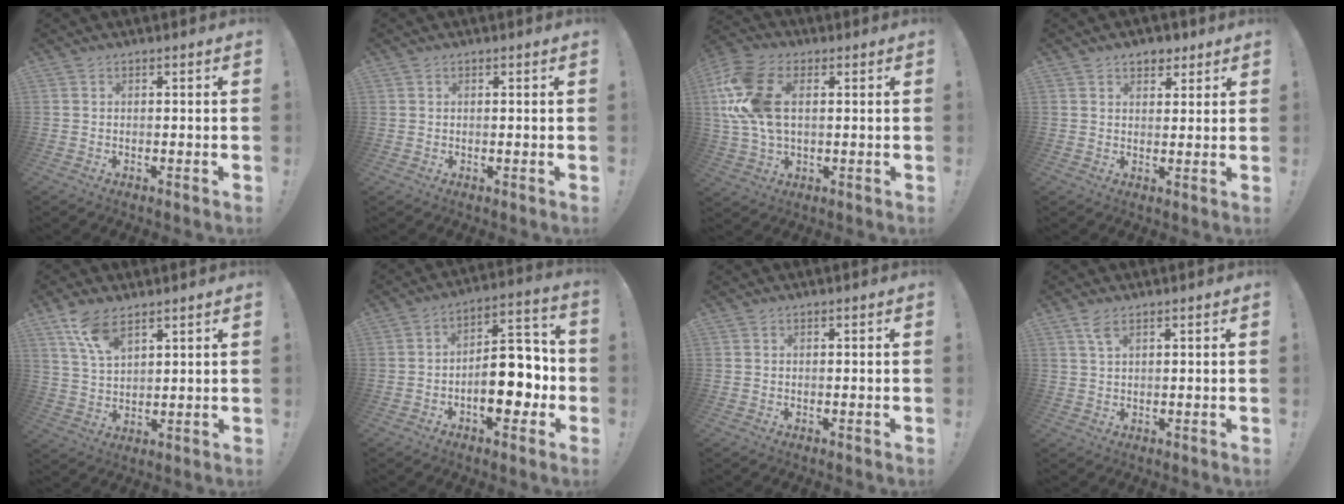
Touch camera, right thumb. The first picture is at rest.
{"total": 1.5, "force": [0.6, 1.4, -0.1], "torque": [0.012, -0.004, 0.008]}
{"total": 15.4, "force": [3.0, 9.8, 11.5], "torque": [-0.237, -0.003, 0.057]}
{"total": 4.4, "force": [2.8, 3.1, 1.4], "torque": [0.002, -0.014, 0.046]}
{"total": 8.8, "force": [6.1, 3.7, 5.2], "torque": [-0.092, -0.029, 0.112]}
{"total": 15.2, "force": [-4.3, 8.2, 12.0], "torque": [-0.150, 0.031, -0.065]}
{"total": 0.0}
{"total": 3.5, "force": [2.1, 1.3, 2.5], "torque": [-0.046, -0.007, 0.036]}